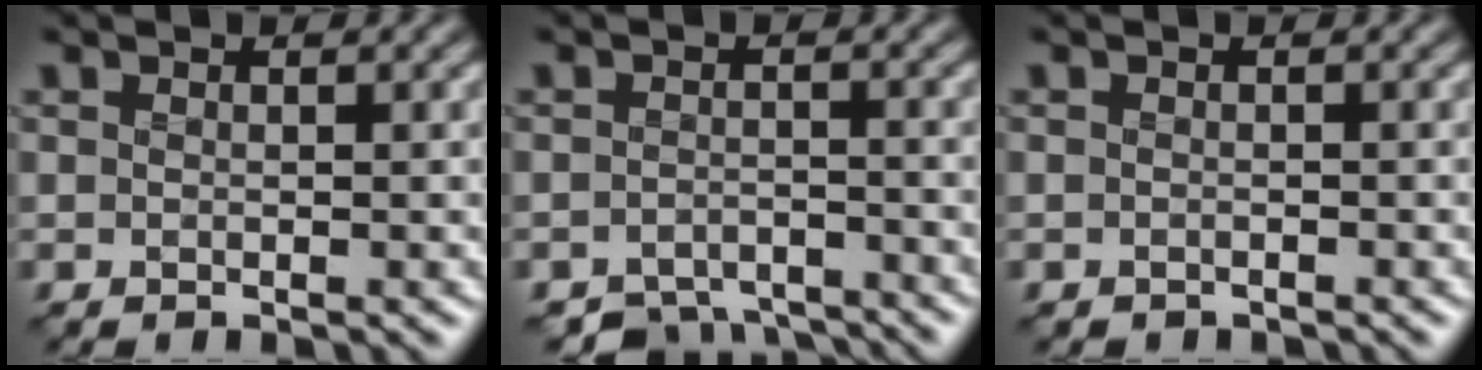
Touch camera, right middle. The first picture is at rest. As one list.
[{"total": 4.3, "force": [-4.3, 0.8, 0.2], "torque": [-0.004, -0.011, -0.064]}, {"total": 0.6, "force": [-0.5, 0.1, -0.2], "torque": [0.003, -0.001, -0.005]}]